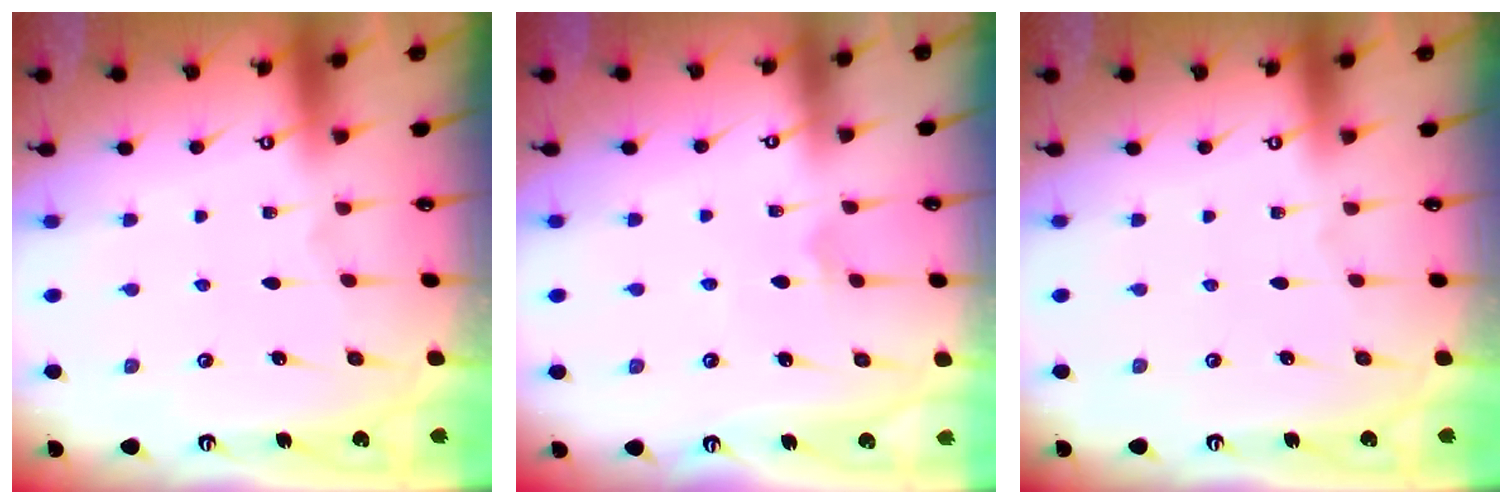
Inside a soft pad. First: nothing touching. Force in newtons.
{"total": 3.2, "press": 3.2, "slide": 0.3}
{"total": 0.0}